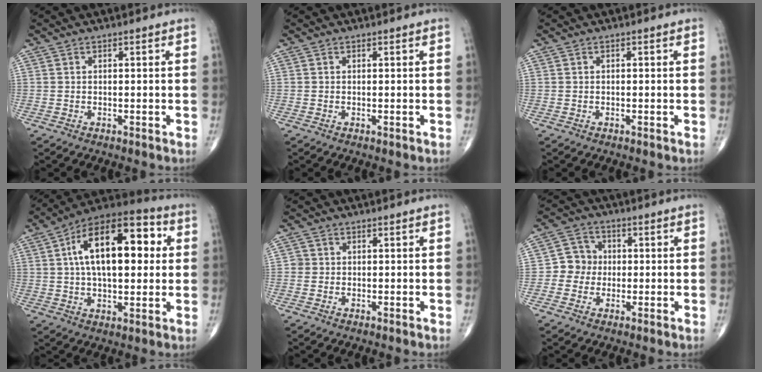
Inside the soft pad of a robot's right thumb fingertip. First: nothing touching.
{"total": 0.0}
{"total": 0.0}
{"total": 20.7, "force": [4.1, 10.3, 17.5], "torque": [-0.257, 0.023, 0.055]}
{"total": 1.0, "force": [-0.1, 1.0, 0.1], "torque": [0.005, 0.003, -0.002]}
{"total": 5.4, "force": [-0.4, 5.1, 1.5], "torque": [0.006, 0.012, -0.020]}